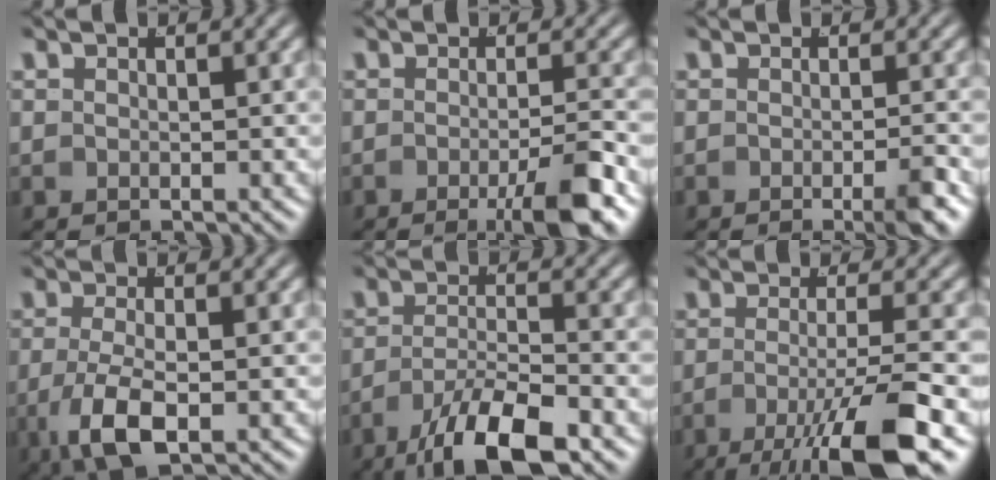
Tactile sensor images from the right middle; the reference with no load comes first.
{"total": 5.1, "force": [-2.9, 0.5, 4.2], "torque": [-0.052, -0.006, -0.048]}
{"total": 2.4, "force": [-1.4, 0.0, 1.9], "torque": [-0.022, 0.002, -0.027]}
{"total": 4.8, "force": [-1.5, 1.9, 4.2], "torque": [-0.091, -0.025, -0.011]}
{"total": 7.5, "force": [-4.6, 1.9, 5.6], "torque": [-0.089, -0.024, -0.061]}
{"total": 7.9, "force": [-3.6, 1.5, 6.8], "torque": [-0.104, -0.027, -0.044]}